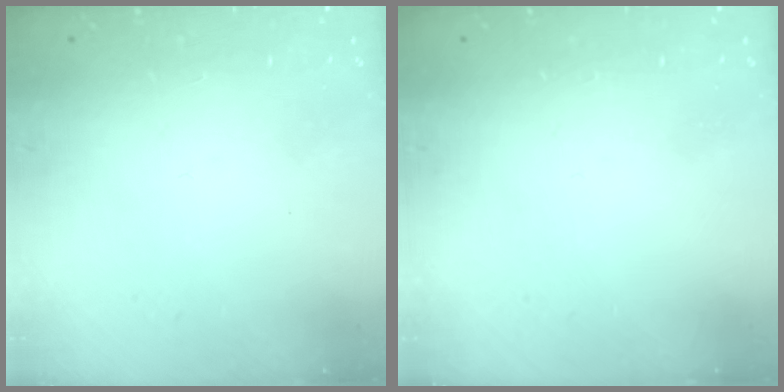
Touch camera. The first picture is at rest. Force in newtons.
{"total": 0.0}